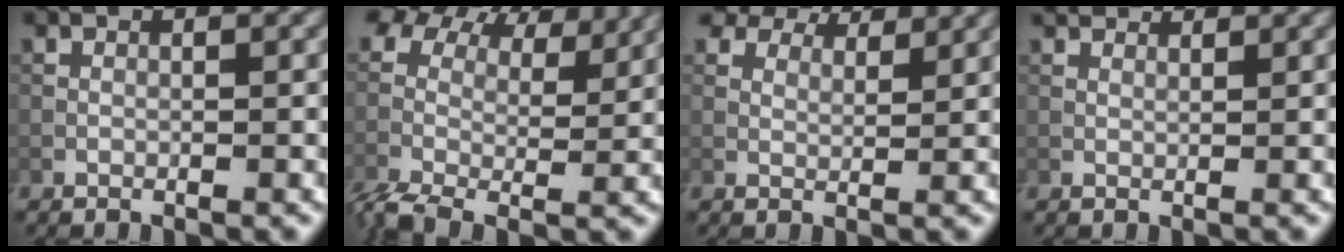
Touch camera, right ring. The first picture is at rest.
{"total": 8.9, "force": [3.8, 5.4, 6.0], "torque": [-0.131, 0.007, 0.064]}
{"total": 8.5, "force": [7.0, 3.5, 3.4], "torque": [-0.087, 0.002, 0.120]}
{"total": 3.3, "force": [2.8, 1.0, 1.3], "torque": [-0.031, -0.005, 0.046]}